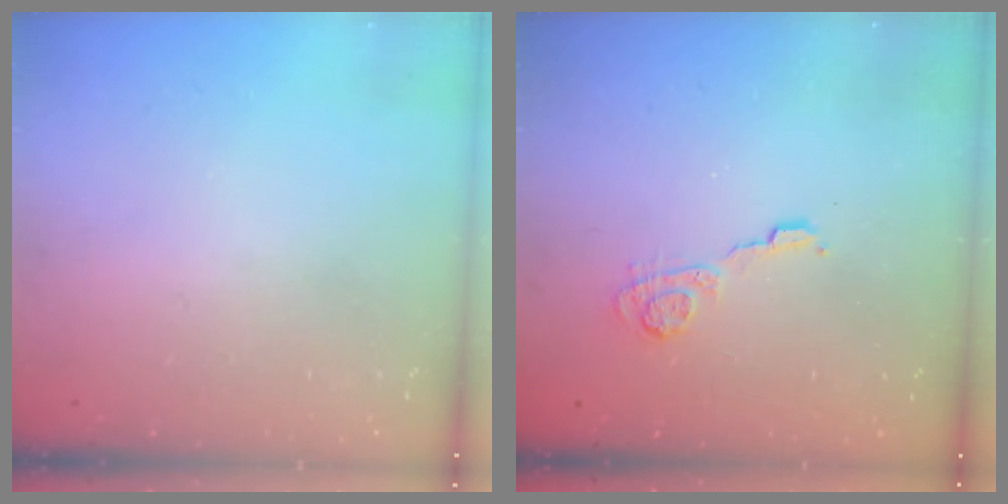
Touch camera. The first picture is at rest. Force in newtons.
{"total": 4.9, "press": 4.9, "slide": 0.3}